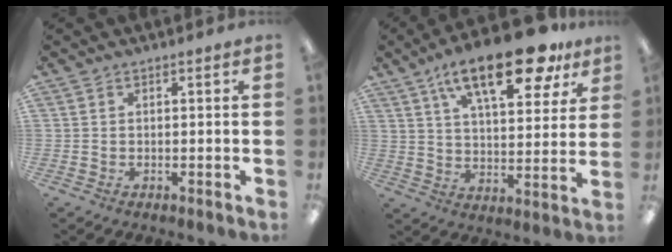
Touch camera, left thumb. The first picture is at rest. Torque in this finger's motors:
{"motor_torque": [2.10, 1.83, 1.88, -0.89, 0.14]}